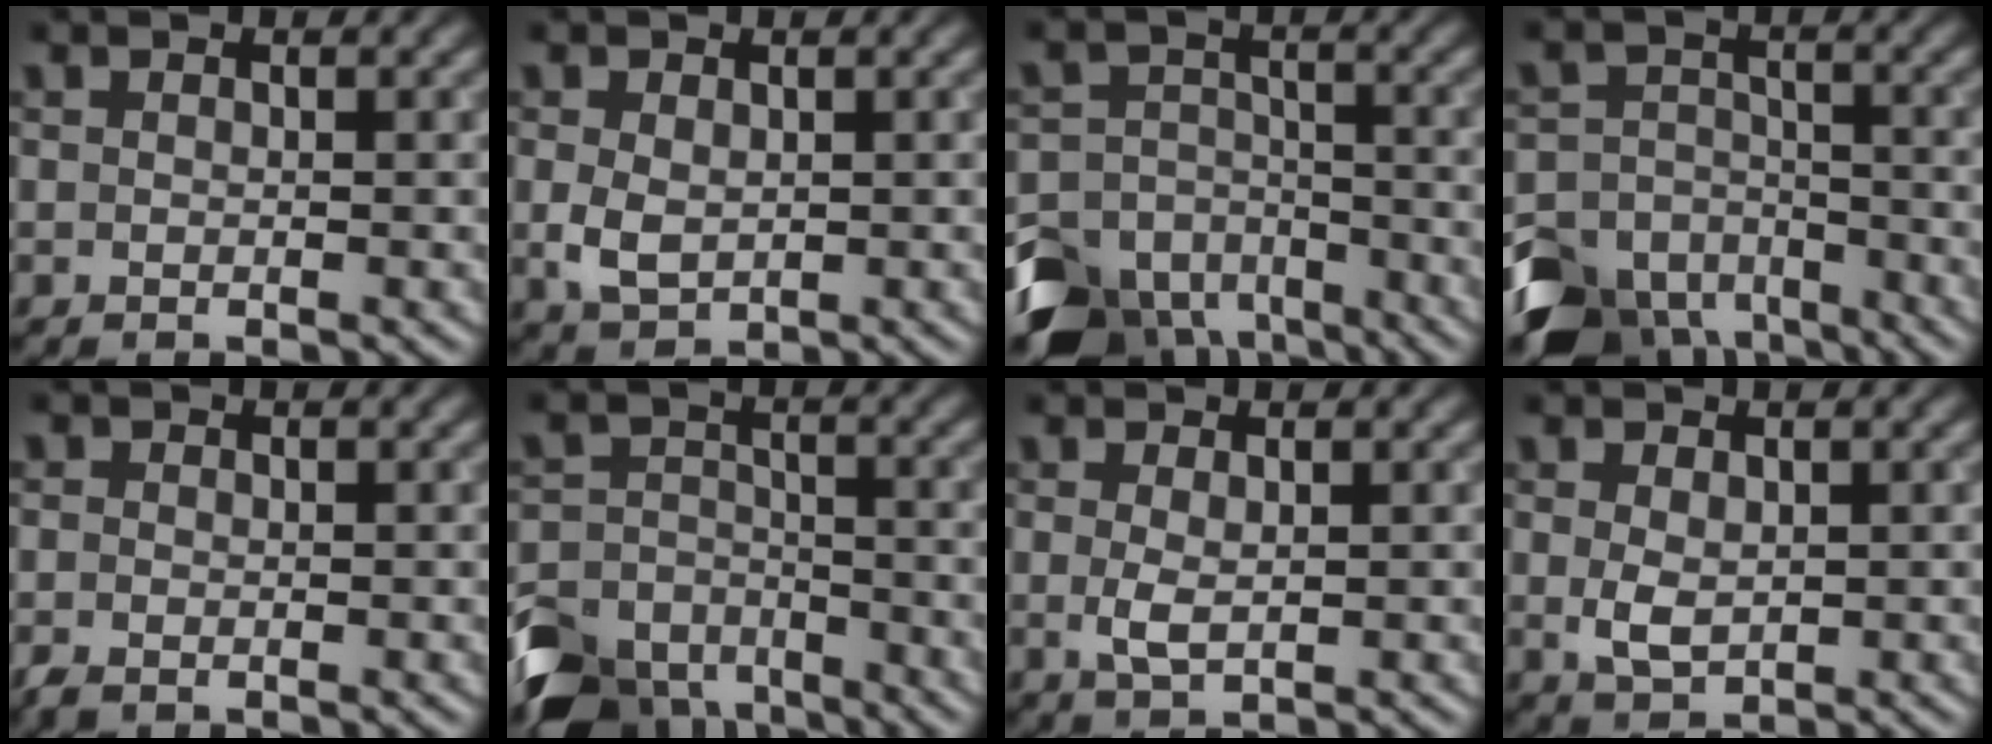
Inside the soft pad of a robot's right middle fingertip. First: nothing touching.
{"total": 2.7, "force": [0.1, 1.9, 1.9], "torque": [-0.043, -0.003, 0.005]}
{"total": 9.7, "force": [-7.4, 5.6, 2.8], "torque": [-0.040, -0.007, -0.120]}
{"total": 8.8, "force": [-6.8, 5.0, 2.4], "torque": [-0.024, -0.005, -0.116]}
{"total": 1.3, "force": [-0.8, 0.9, 0.6], "torque": [-0.015, -0.003, -0.020]}
{"total": 6.9, "force": [-5.4, 3.7, 2.1], "torque": [-0.030, -0.009, -0.109]}
{"total": 1.7, "force": [0.2, 0.7, 1.6], "torque": [-0.034, -0.002, 0.004]}
{"total": 2.3, "force": [0.2, 1.5, 1.8], "torque": [-0.039, -0.003, 0.008]}